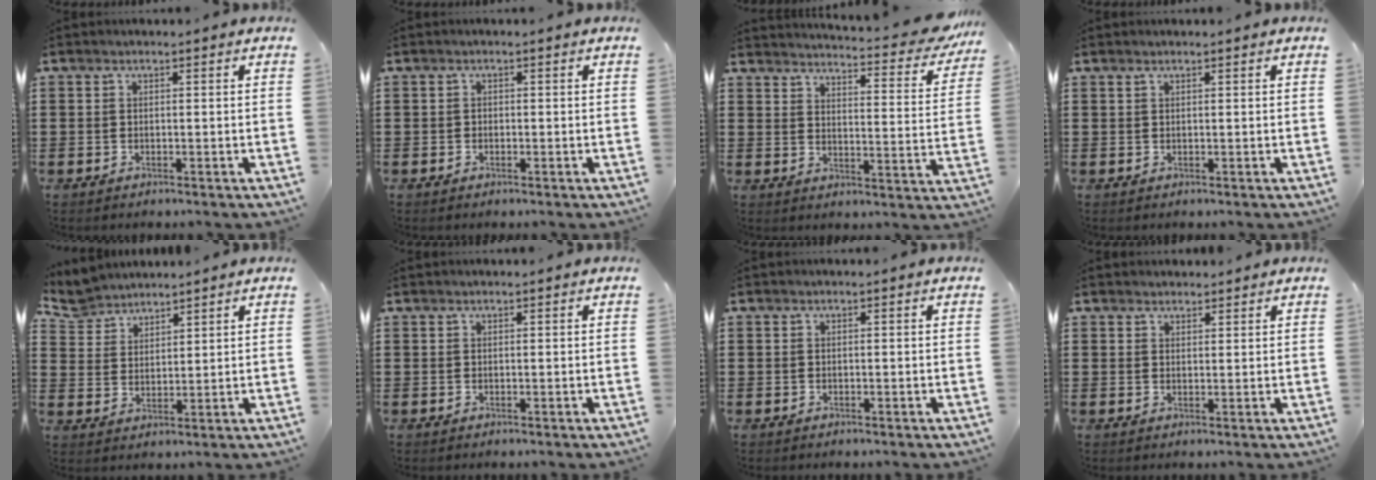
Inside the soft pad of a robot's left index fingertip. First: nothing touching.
{"total": 0.6, "force": [-0.4, 0.4, 0.1], "torque": [-0.004, 0.000, -0.009]}
{"total": 4.2, "force": [3.9, -0.3, 1.6], "torque": [-0.035, -0.038, 0.057]}
{"total": 0.5, "force": [0.4, 0.1, 0.3], "torque": [-0.007, 0.000, 0.009]}
{"total": 4.9, "force": [4.7, 1.4, 0.3], "torque": [-0.028, -0.012, 0.088]}
{"total": 0.0}
{"total": 0.0}
{"total": 1.9, "force": [1.7, 0.6, -0.1], "torque": [-0.003, 0.004, 0.035]}